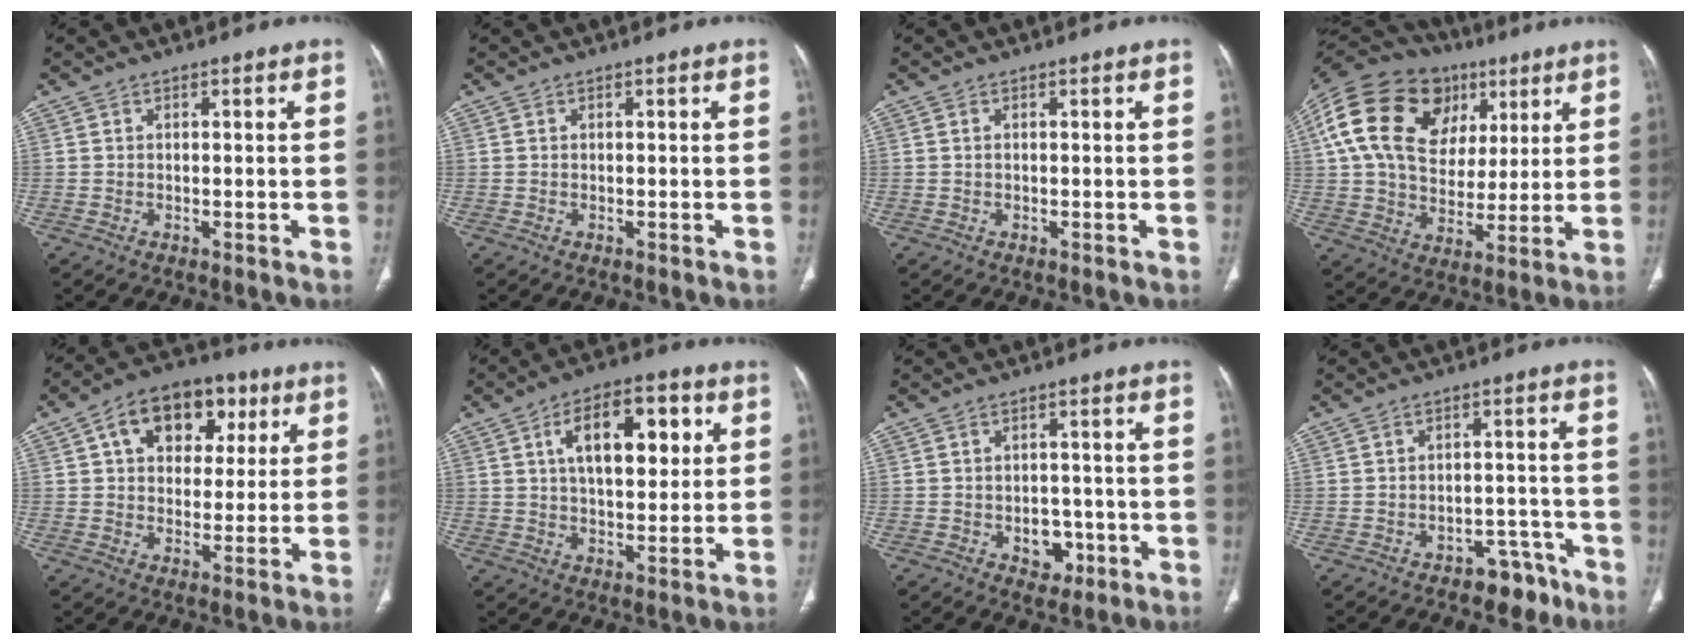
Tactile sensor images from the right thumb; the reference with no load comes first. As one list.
[{"total": 0.0}, {"total": 0.0}, {"total": 25.8, "force": [8.8, 18.0, 16.3], "torque": [-0.288, 0.031, 0.151]}, {"total": 14.6, "force": [5.4, 10.1, 9.1], "torque": [-0.099, 0.006, 0.081]}, {"total": 14.5, "force": [4.4, 7.3, 11.7], "torque": [-0.153, 0.001, 0.069]}, {"total": 5.1, "force": [-1.8, 3.9, 2.8], "torque": [-0.011, 0.015, -0.017]}, {"total": 6.4, "force": [-4.5, 3.9, 2.4], "torque": [-0.005, 0.048, -0.059]}]